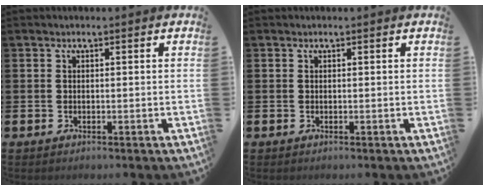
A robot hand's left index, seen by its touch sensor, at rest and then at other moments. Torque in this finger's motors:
{"motor_torque": [0.35, -0.70, -0.02, 0.00]}